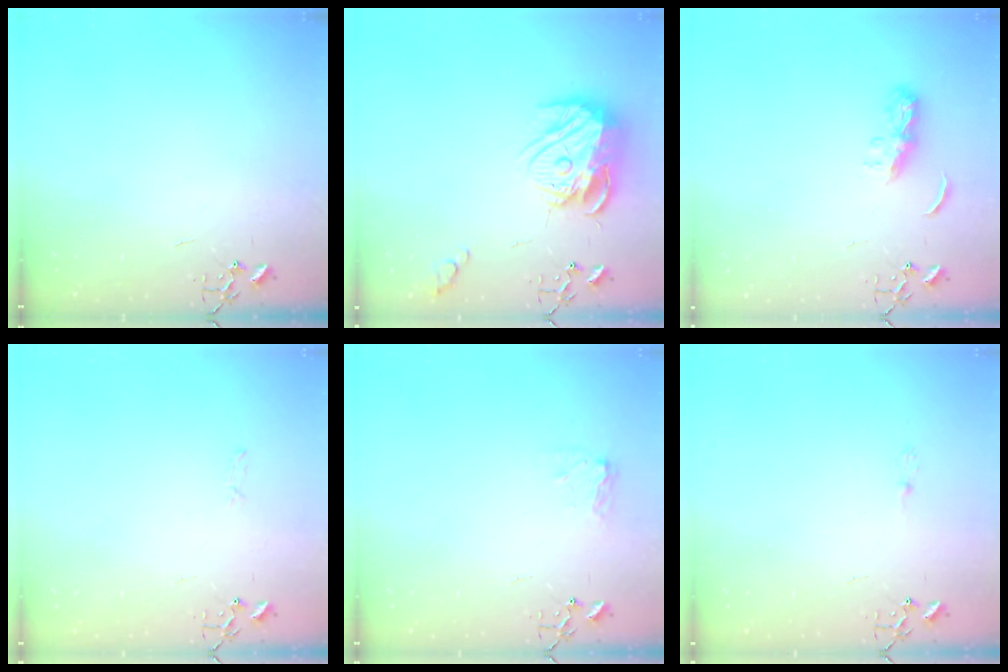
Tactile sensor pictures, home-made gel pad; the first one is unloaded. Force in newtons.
{"total": 16.3, "press": 16.2, "slide": 1.6}
{"total": 6.5, "press": 6.4, "slide": 0.6}
{"total": 2.8, "press": 2.8, "slide": 0.4}
{"total": 6.6, "press": 6.6, "slide": 0.2}
{"total": 2.5, "press": 2.5, "slide": 0.3}